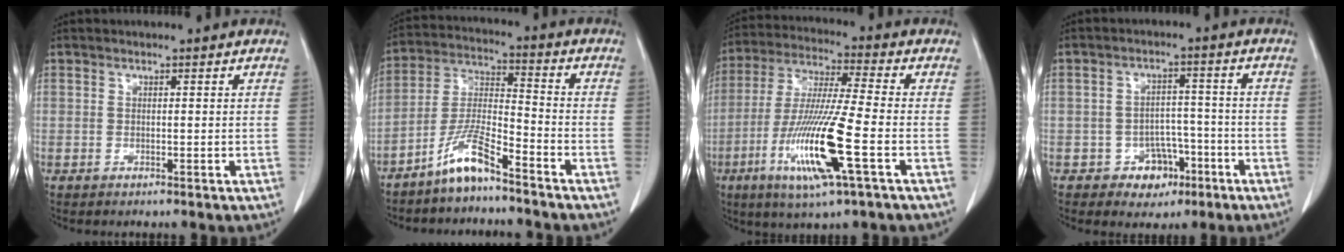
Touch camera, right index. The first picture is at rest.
{"total": 8.3, "force": [-6.2, 1.0, 5.3], "torque": [-0.116, -0.005, -0.129]}
{"total": 15.5, "force": [-5.3, 0.3, 14.5], "torque": [-0.298, -0.024, -0.101]}
{"total": 5.4, "force": [-2.6, 4.4, 1.6], "torque": [-0.005, 0.017, -0.032]}